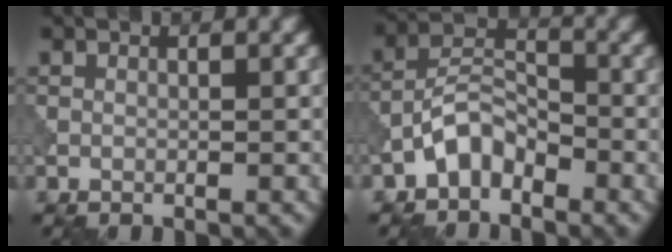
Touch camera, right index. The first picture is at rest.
{"total": 3.5, "force": [-2.6, 1.7, 1.7], "torque": [-0.027, 0.018, -0.058]}